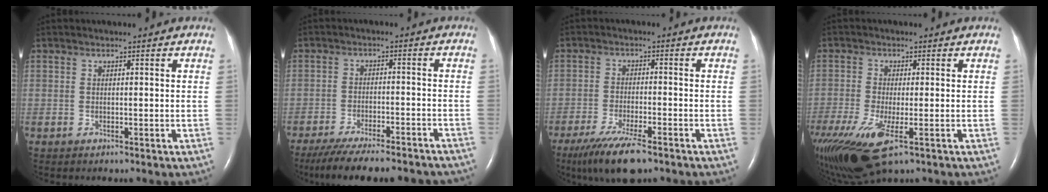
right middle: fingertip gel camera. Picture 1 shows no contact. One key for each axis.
{"total": 18.7, "fx": -16.5, "fy": 2.9, "fz": 8.4, "tx": -0.132, "ty": -0.027, "tz": -0.224}
{"total": 9.0, "fx": -6.4, "fy": 1.5, "fz": 6.2, "tx": -0.113, "ty": -0.023, "tz": -0.107}
{"total": 13.3, "fx": -6.9, "fy": 4.6, "fz": 10.5, "tx": -0.242, "ty": -0.039, "tz": -0.115}